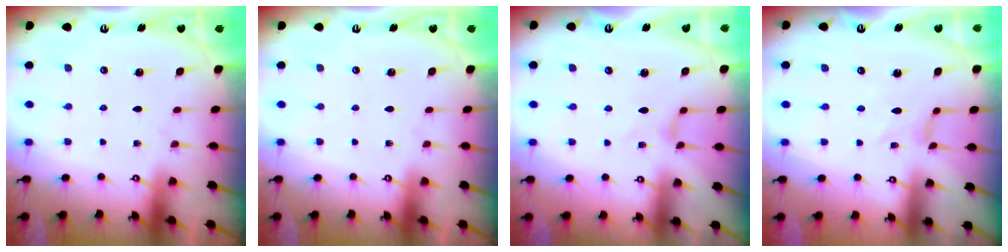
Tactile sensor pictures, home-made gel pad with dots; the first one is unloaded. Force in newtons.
{"total": 0.0}
{"total": 2.3, "press": 2.3, "slide": 0.5}
{"total": 0.0}